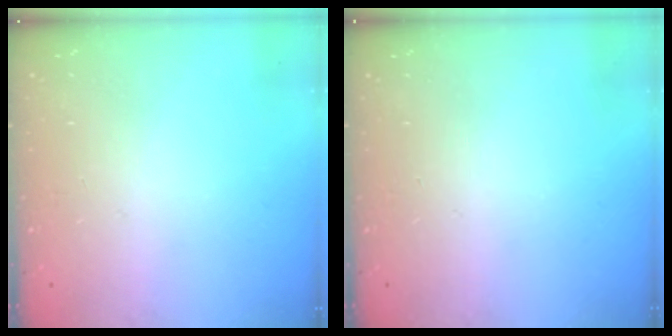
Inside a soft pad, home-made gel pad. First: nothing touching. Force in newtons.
{"total": 0.0}